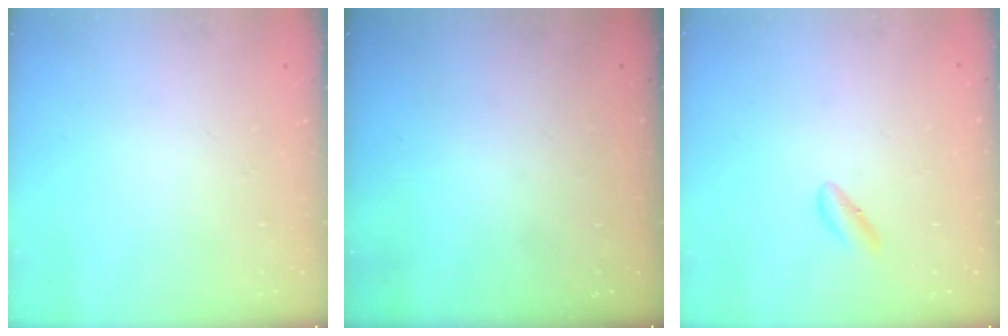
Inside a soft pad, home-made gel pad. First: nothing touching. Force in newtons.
{"total": 0.0}
{"total": 2.1, "press": 2.0, "slide": 0.7}